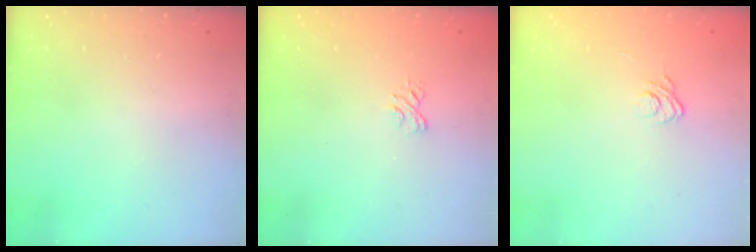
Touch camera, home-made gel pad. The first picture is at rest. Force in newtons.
{"total": 4.7, "press": 4.5, "slide": 1.2}
{"total": 2.8, "press": 2.5, "slide": 1.4}